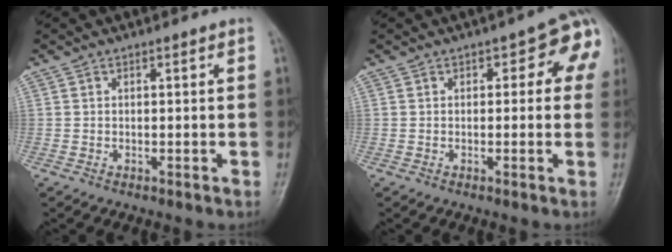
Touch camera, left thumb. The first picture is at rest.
{"total": 6.9, "force": [1.8, 3.4, 5.7], "torque": [-0.025, 0.009, 0.007]}